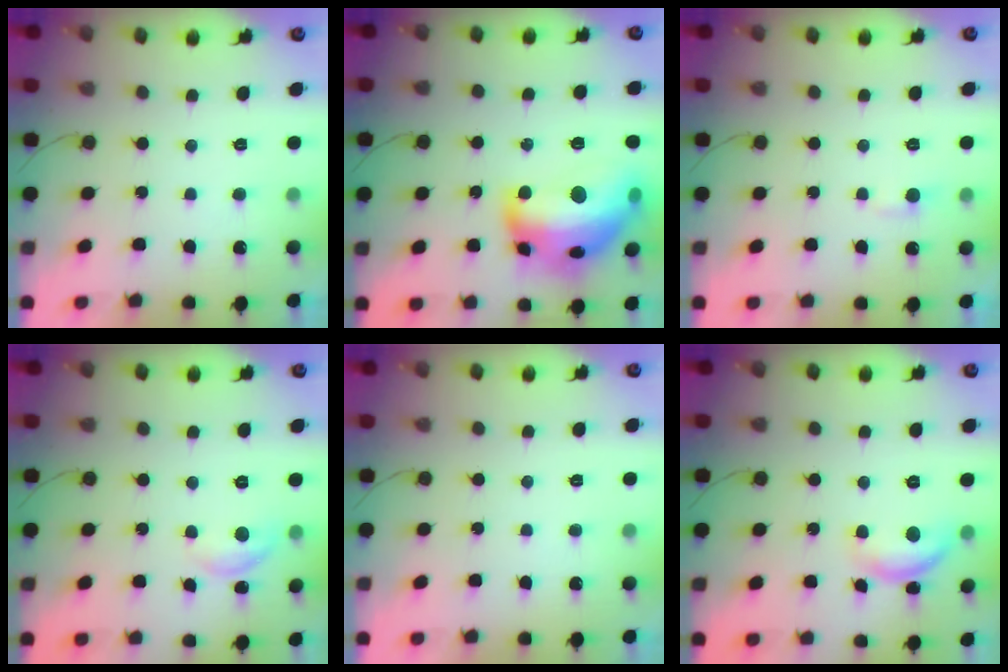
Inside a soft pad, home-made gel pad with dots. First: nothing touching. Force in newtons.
{"total": 23.1, "press": 23.0, "slide": 1.4}
{"total": 3.4, "press": 3.3, "slide": 0.5}
{"total": 6.5, "press": 6.4, "slide": 0.5}
{"total": 0.0}
{"total": 10.5, "press": 10.5, "slide": 0.5}